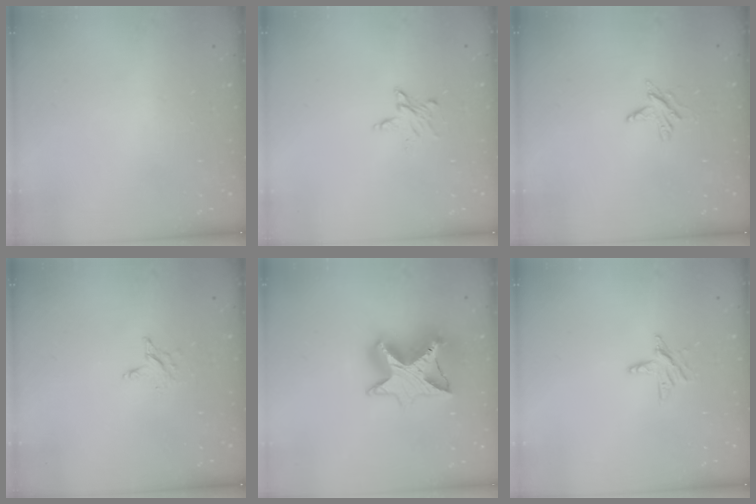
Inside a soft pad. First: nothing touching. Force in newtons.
{"total": 3.5, "press": 3.4, "slide": 0.3}
{"total": 3.8, "press": 3.8, "slide": 0.5}
{"total": 3.0, "press": 3.0, "slide": 0.3}
{"total": 13.6, "press": 13.5, "slide": 1.0}
{"total": 5.5, "press": 5.5, "slide": 0.5}